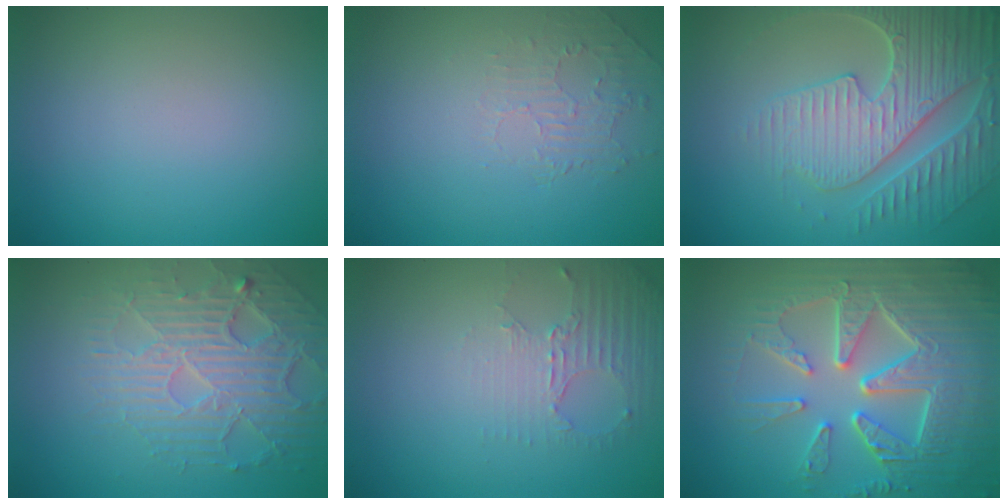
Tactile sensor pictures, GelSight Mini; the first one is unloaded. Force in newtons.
{"total": 1.9, "press": 0.3, "slide": 1.9}
{"total": 6.7, "press": 5.5, "slide": 3.8}
{"total": 5.6, "press": 4.5, "slide": 3.3}
{"total": 2.5, "press": 1.7, "slide": 1.8}
{"total": 9.4, "press": 6.7, "slide": 6.5}